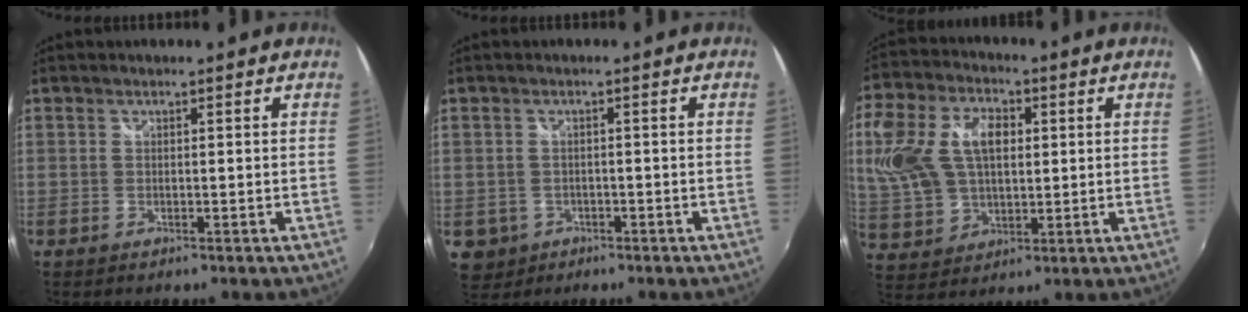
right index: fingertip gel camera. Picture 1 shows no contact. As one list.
[{"total": 4.2, "force": [-1.1, 4.0, 0.8], "torque": [-0.026, 0.002, -0.008]}, {"total": 17.7, "force": [3.8, 11.6, 12.9], "torque": [-0.285, 0.031, 0.078]}]